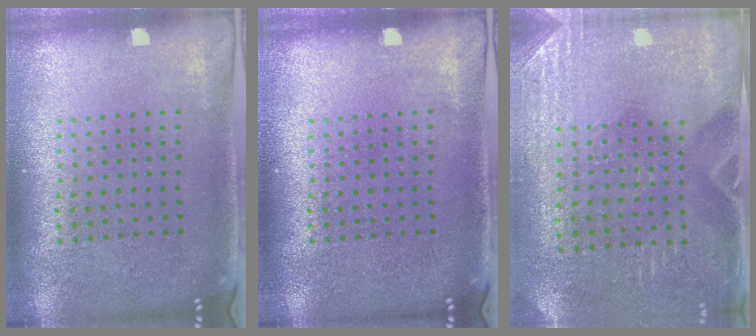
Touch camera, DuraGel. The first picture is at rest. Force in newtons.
{"total": 0.0}
{"total": 2.8, "press": 2.6, "slide": 1.2}